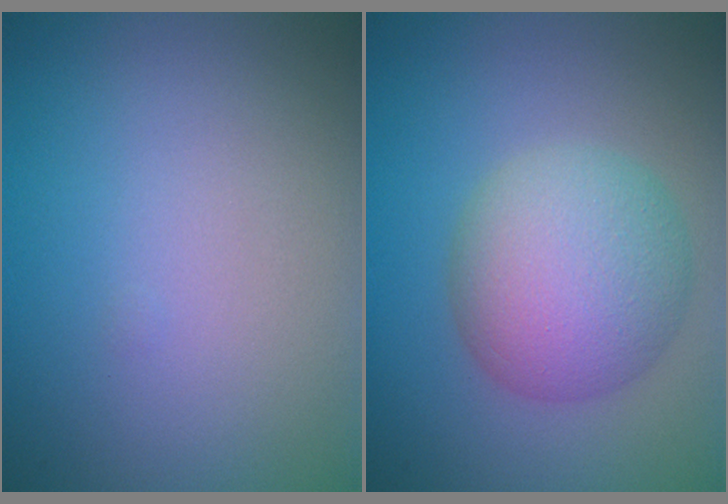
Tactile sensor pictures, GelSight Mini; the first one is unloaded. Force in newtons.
{"total": 6.6, "press": 6.6, "slide": 0.3}